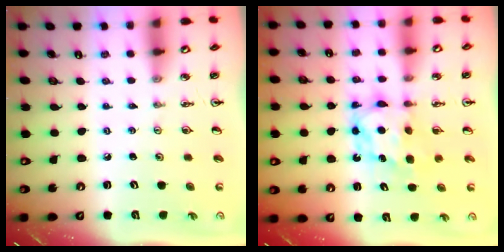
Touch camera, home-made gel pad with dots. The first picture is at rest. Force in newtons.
{"total": 6.6, "press": 6.6, "slide": 0.6}